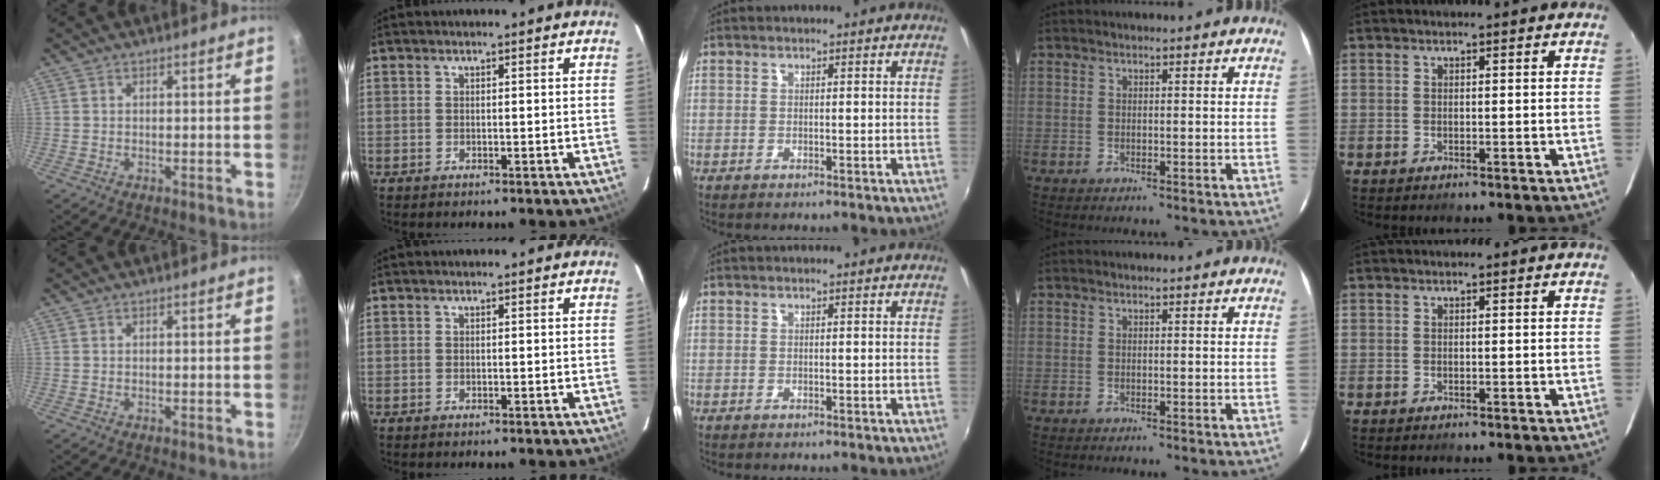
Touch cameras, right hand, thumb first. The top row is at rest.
{}